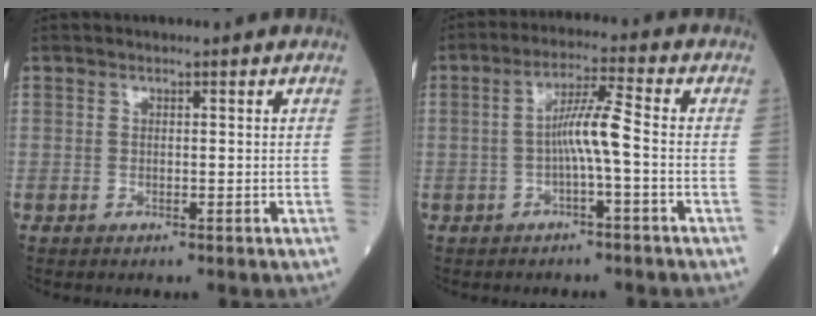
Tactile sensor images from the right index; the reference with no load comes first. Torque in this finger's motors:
{"motor_torque": [1.13, -0.03, 0.61, 0.19]}